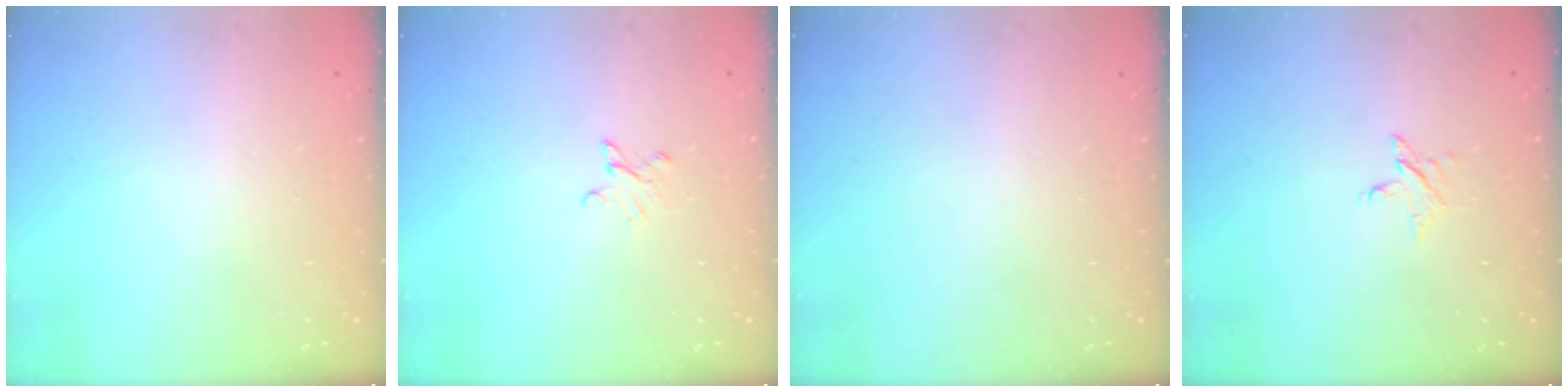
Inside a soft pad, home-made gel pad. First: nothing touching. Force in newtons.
{"total": 2.6, "press": 2.6, "slide": 0.3}
{"total": 0.0}
{"total": 2.8, "press": 2.8, "slide": 0.3}